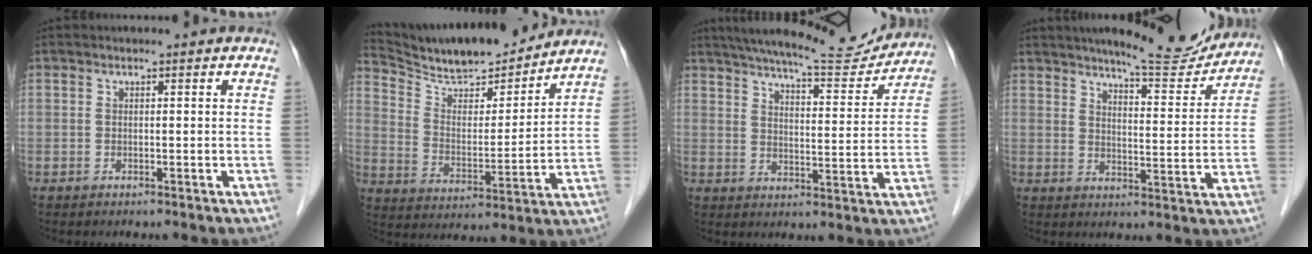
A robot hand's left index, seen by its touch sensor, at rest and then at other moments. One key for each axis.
{"total": 15.9, "fx": 14.9, "fy": 1.9, "fz": 5.3, "tx": -0.099, "ty": -0.004, "tz": 0.252}
{"total": 16.7, "fx": 15.4, "fy": 1.9, "fz": 6.1, "tx": -0.097, "ty": -0.005, "tz": 0.211}
{"total": 12.6, "fx": 11.6, "fy": 1.3, "fz": 4.6, "tx": -0.060, "ty": -0.015, "tz": 0.151}